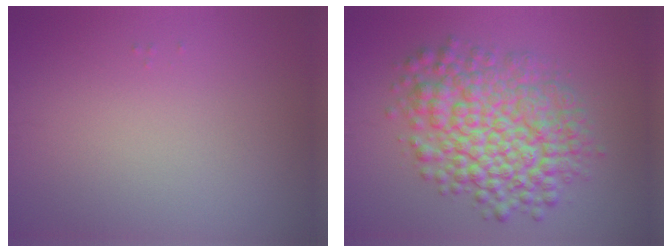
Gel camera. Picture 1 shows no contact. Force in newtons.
{"total": 8.7, "press": 8.7, "slide": 0.2}